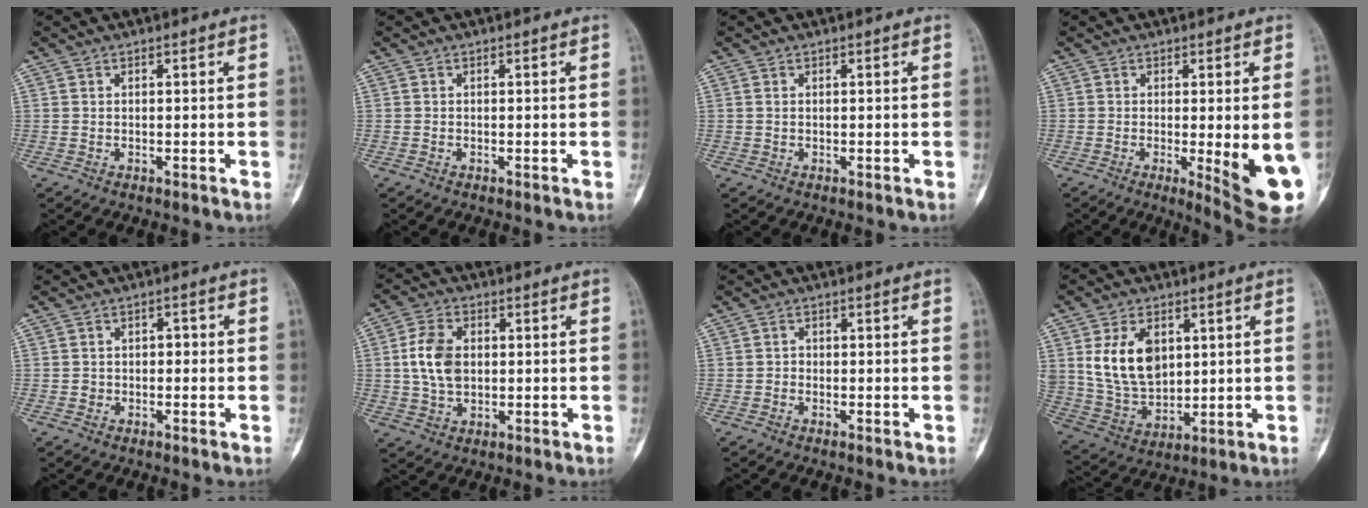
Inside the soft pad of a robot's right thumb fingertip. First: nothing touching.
{"total": 0.0}
{"total": 0.0}
{"total": 12.3, "force": [-2.8, 2.5, 11.7], "torque": [-0.129, -0.021, -0.029]}
{"total": 2.0, "force": [-0.4, 1.7, 1.0], "torque": [0.007, 0.010, -0.012]}
{"total": 8.3, "force": [0.6, 5.7, 6.0], "torque": [-0.108, 0.007, 0.013]}
{"total": 0.9, "force": [-0.5, 0.6, 0.5], "torque": [0.003, 0.003, -0.015]}
{"total": 13.2, "force": [3.6, 8.9, 9.0], "torque": [-0.142, -0.017, 0.084]}